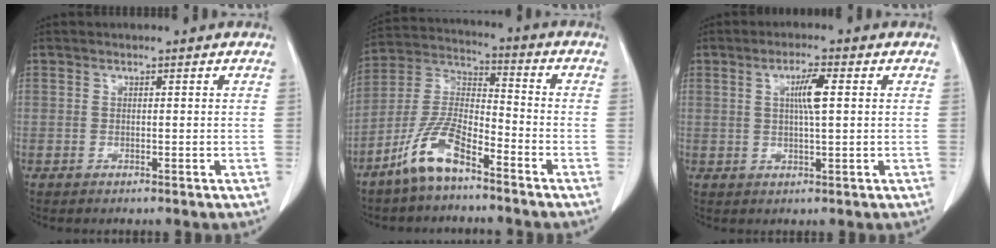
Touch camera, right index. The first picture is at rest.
{"total": 10.2, "force": [-6.9, 2.6, 7.0], "torque": [-0.155, -0.003, -0.141]}
{"total": 4.4, "force": [1.0, 0.2, 4.3], "torque": [-0.075, 0.000, 0.017]}